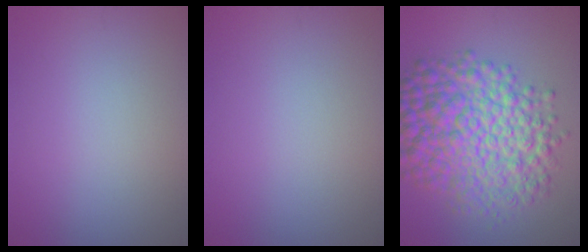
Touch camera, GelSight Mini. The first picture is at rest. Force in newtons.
{"total": 0.0}
{"total": 10.5, "press": 10.5, "slide": 0.1}